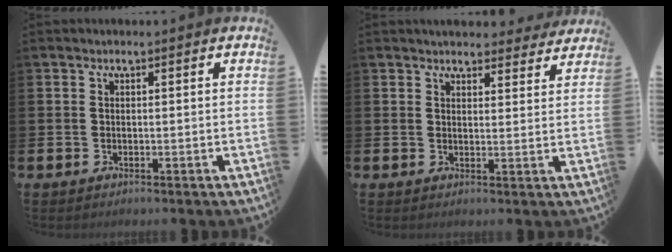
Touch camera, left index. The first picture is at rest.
{"total": 4.2, "force": [4.1, 1.1, 0.1], "torque": [-0.002, -0.022, 0.074]}